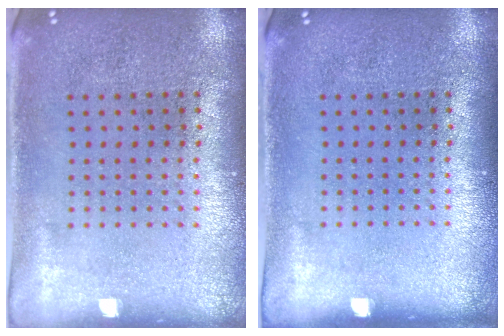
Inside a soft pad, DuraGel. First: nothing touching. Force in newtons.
{"total": 0.0}